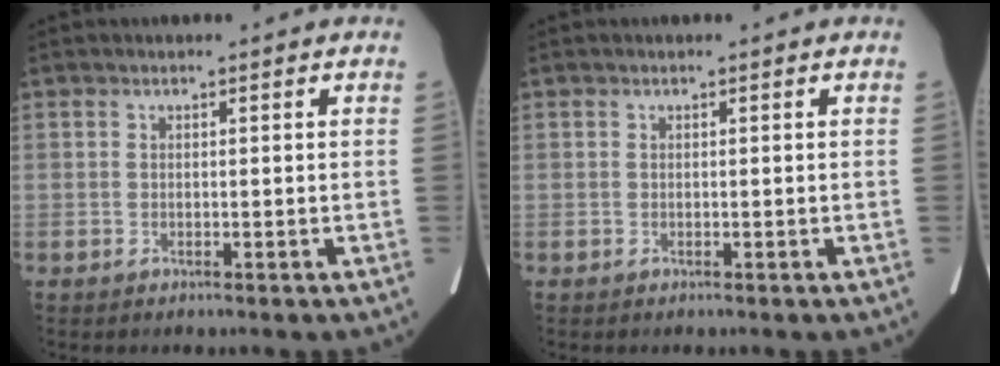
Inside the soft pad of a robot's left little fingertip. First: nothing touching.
{"total": 0.0}